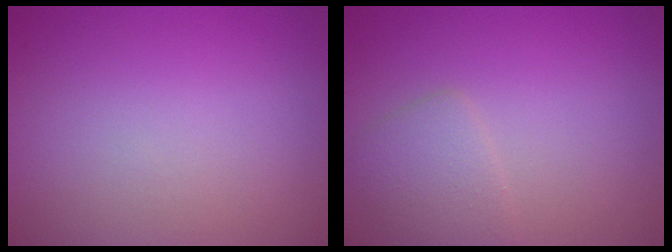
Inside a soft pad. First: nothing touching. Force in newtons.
{"total": 2.3, "press": 2.3, "slide": 0.0}